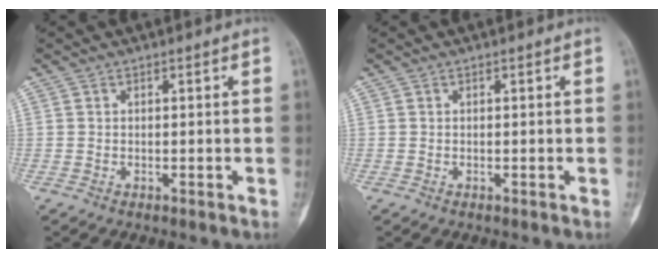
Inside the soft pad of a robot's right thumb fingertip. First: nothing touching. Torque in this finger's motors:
{"motor_torque": [-0.05, -0.05, 0.04, -0.04, 0.00]}